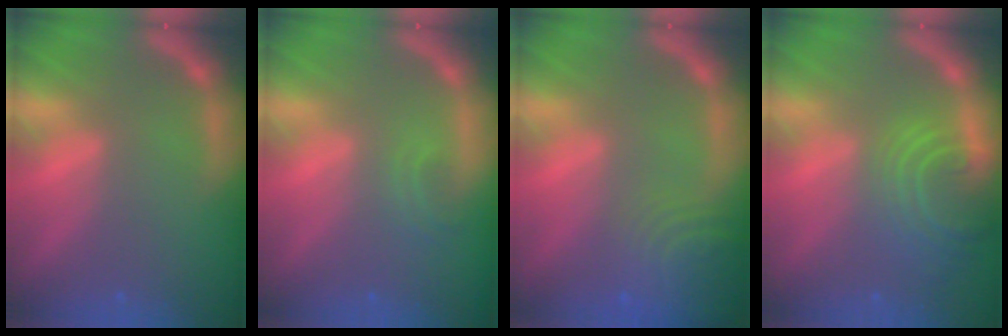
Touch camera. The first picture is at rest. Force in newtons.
{"total": 1.4}
{"total": 7.4}
{"total": 7.0}